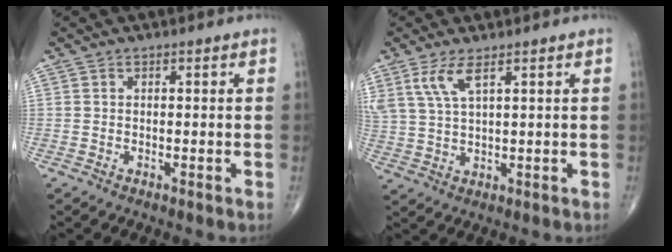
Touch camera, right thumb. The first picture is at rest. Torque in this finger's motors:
{"motor_torque": [0.13, 0.34, 0.67, 0.48, 0.04]}